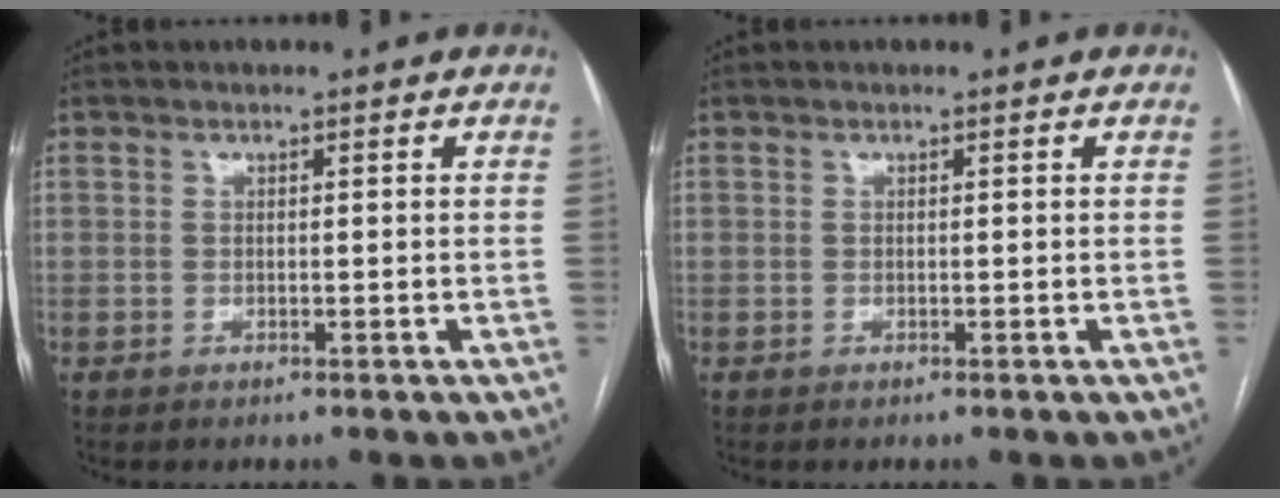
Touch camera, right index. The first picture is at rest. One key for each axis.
{"total": 0.0}